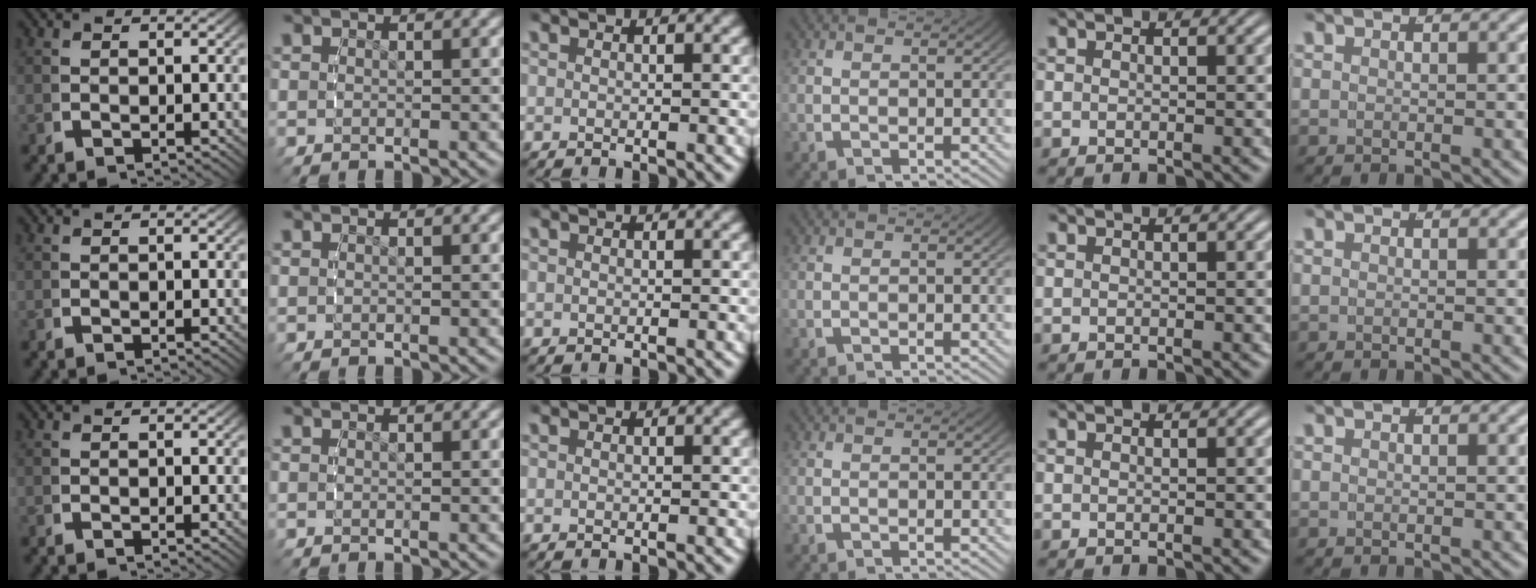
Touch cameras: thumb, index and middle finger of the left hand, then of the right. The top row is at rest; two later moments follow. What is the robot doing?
{"motion": "reach", "object": "pencil case"}